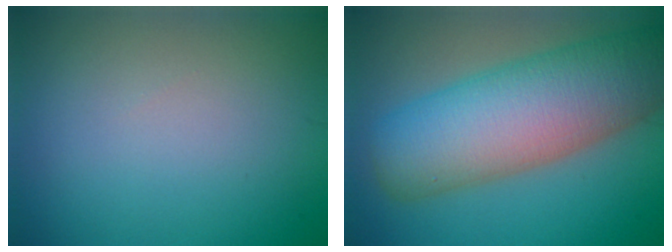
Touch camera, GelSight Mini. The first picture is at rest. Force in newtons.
{"total": 11.3, "press": 11.3, "slide": 0.6}